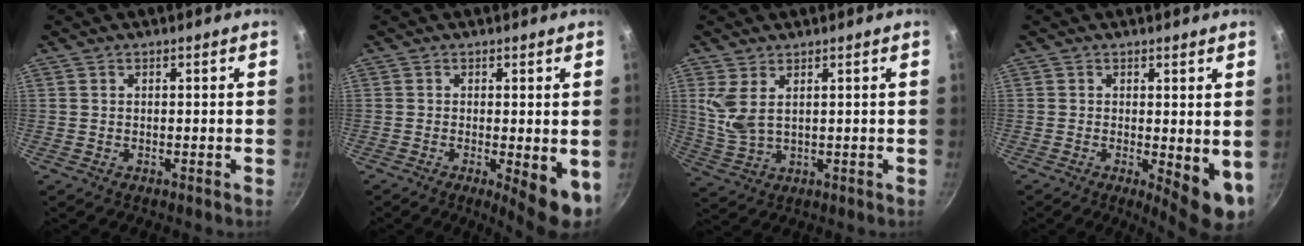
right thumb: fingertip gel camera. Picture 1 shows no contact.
{"total": 7.5, "force": [-2.0, 2.1, 6.9], "torque": [-0.093, -0.019, -0.027]}
{"total": 5.8, "force": [2.1, 2.8, 4.7], "torque": [-0.108, -0.007, 0.057]}
{"total": 8.0, "force": [-1.0, 2.7, 7.4], "torque": [-0.094, -0.018, -0.009]}